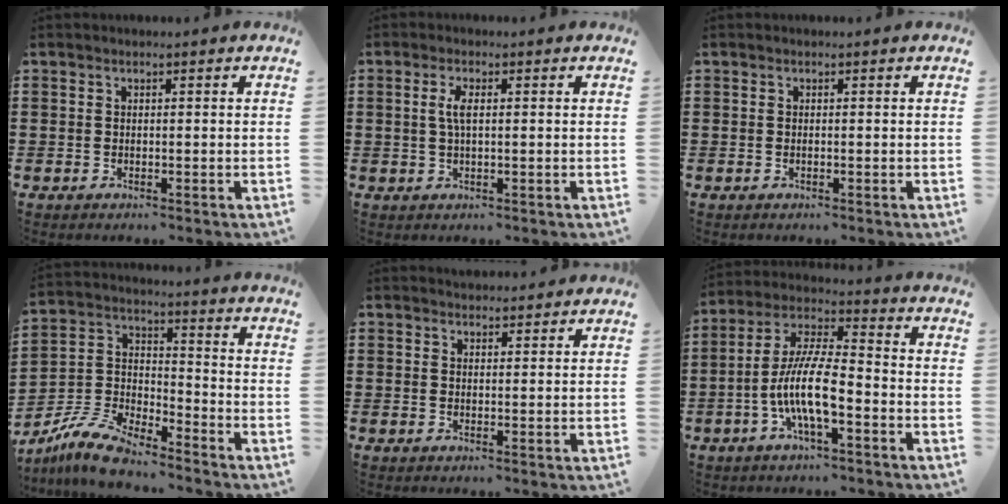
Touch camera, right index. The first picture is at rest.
{"total": 2.6, "force": [0.4, 0.7, 2.5], "torque": [-0.049, 0.003, 0.004]}
{"total": 0.0}
{"total": 8.3, "force": [-7.5, 1.6, 3.1], "torque": [-0.084, 0.008, -0.152]}
{"total": 1.7, "force": [1.7, 0.3, -0.3], "torque": [0.001, 0.004, 0.033]}
{"total": 10.3, "force": [-3.5, 2.7, 9.3], "torque": [-0.209, -0.009, -0.073]}